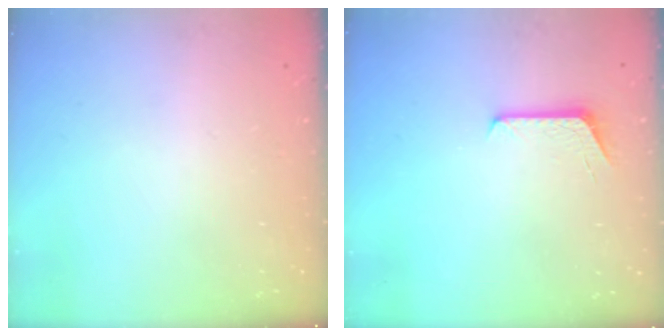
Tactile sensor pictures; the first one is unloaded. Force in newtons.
{"total": 6.0, "press": 6.0, "slide": 0.5}